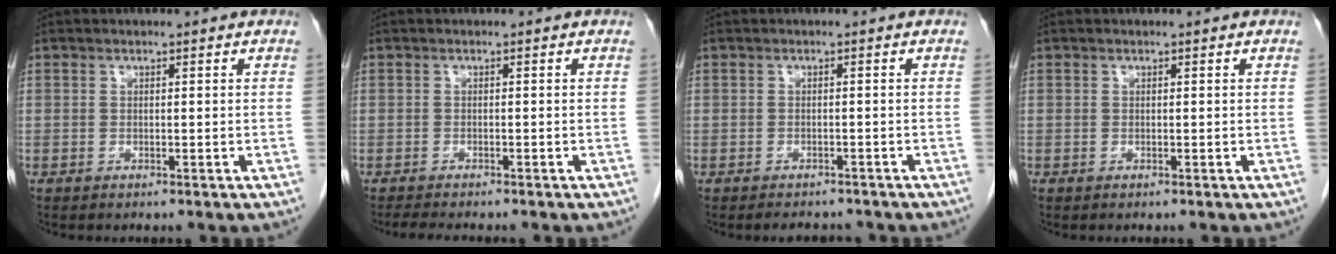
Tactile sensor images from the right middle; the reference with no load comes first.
{"total": 3.4, "force": [-3.0, 0.3, 1.6], "torque": [-0.029, -0.011, -0.045]}
{"total": 3.6, "force": [-3.2, 1.2, 0.9], "torque": [-0.014, -0.005, -0.040]}
{"total": 0.0}